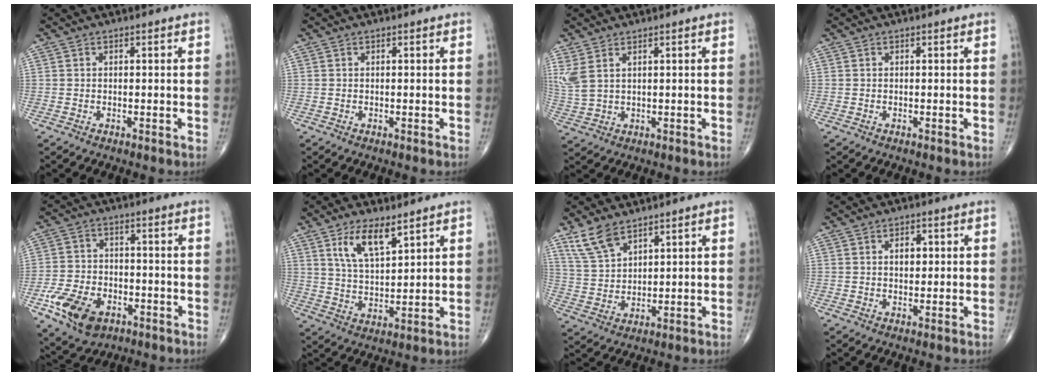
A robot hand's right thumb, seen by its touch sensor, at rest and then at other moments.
{"total": 0.0}
{"total": 5.1, "force": [2.4, 2.2, 3.9], "torque": [-0.106, -0.001, 0.061]}
{"total": 0.0}
{"total": 12.1, "force": [-5.4, 8.0, 7.3], "torque": [-0.124, 0.019, -0.091]}
{"total": 8.9, "force": [5.2, 3.4, 6.5], "torque": [-0.109, -0.028, 0.104]}
{"total": 7.3, "force": [5.3, 3.3, 3.9], "torque": [-0.070, -0.019, 0.114]}
{"total": 3.3, "force": [0.8, 2.1, 2.4], "torque": [-0.024, -0.001, 0.011]}